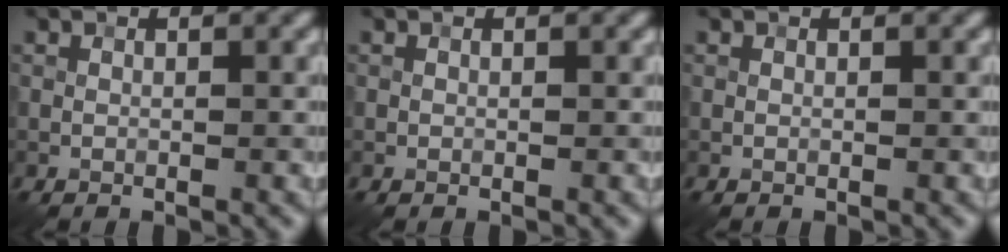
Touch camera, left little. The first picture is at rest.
{"total": 0.0}
{"total": 0.0}